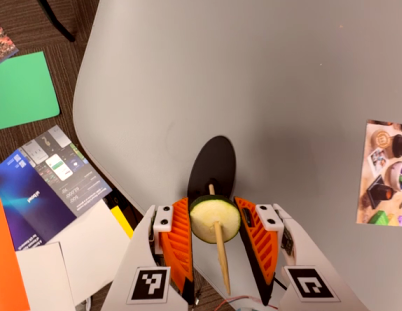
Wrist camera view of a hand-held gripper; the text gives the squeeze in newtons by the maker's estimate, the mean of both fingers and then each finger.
{"total": 9.0, "left": 9.2, "right": 8.8}